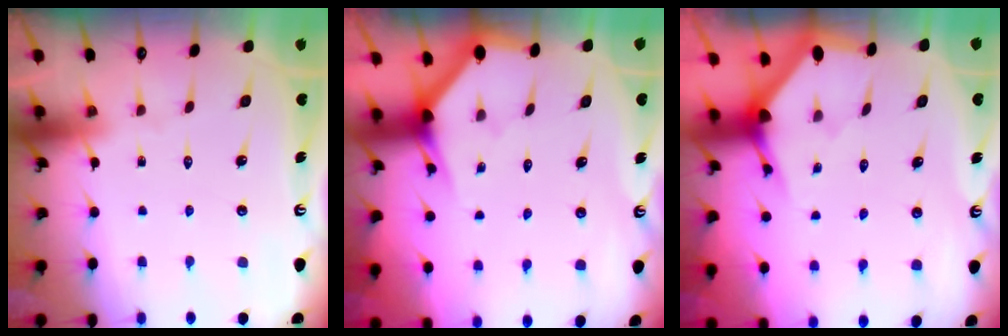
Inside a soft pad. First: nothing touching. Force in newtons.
{"total": 2.8, "press": 2.8, "slide": 0.1}
{"total": 2.9, "press": 2.9, "slide": 0.1}